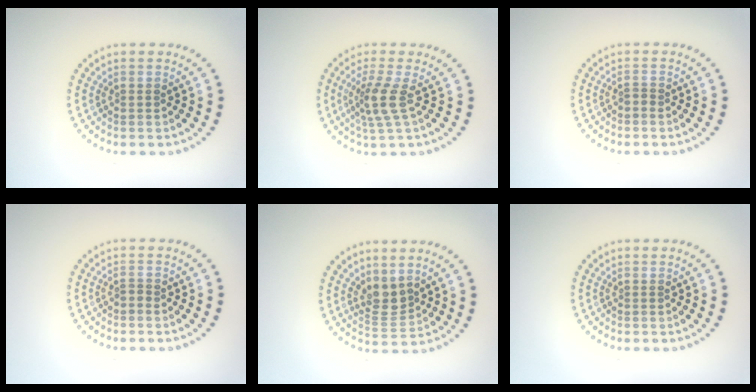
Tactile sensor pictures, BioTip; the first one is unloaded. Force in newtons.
{"total": 2.8, "press": 2.1, "slide": 1.8}
{"total": 0.6, "press": 0.3, "slide": 0.5}
{"total": 0.6, "press": 0.3, "slide": 0.5}
{"total": 2.7, "press": 2.2, "slide": 1.5}
{"total": 0.0}